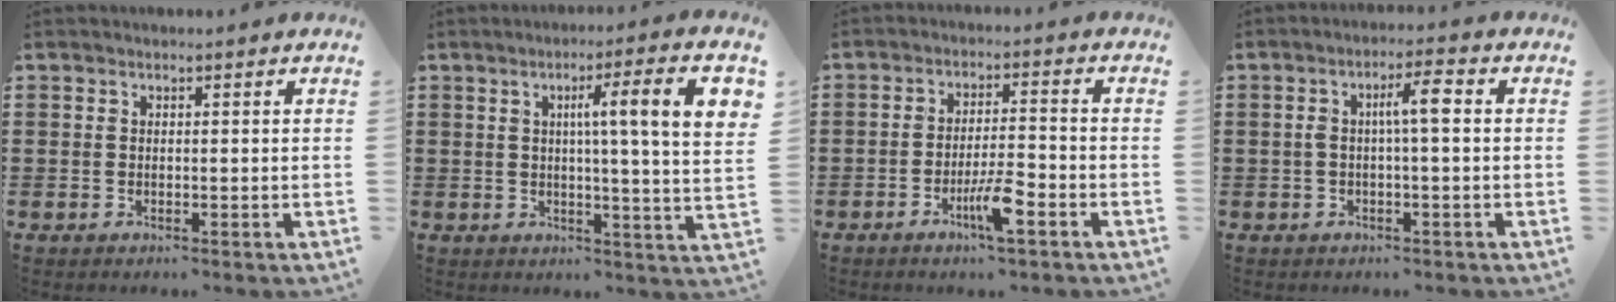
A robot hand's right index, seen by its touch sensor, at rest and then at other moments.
{"total": 10.1, "force": [3.0, 0.0, 9.6], "torque": [-0.160, -0.007, 0.040]}
{"total": 5.8, "force": [-3.1, 0.9, 4.8], "torque": [-0.098, -0.004, -0.058]}
{"total": 4.4, "force": [0.2, 0.7, 4.3], "torque": [-0.082, 0.009, -0.002]}